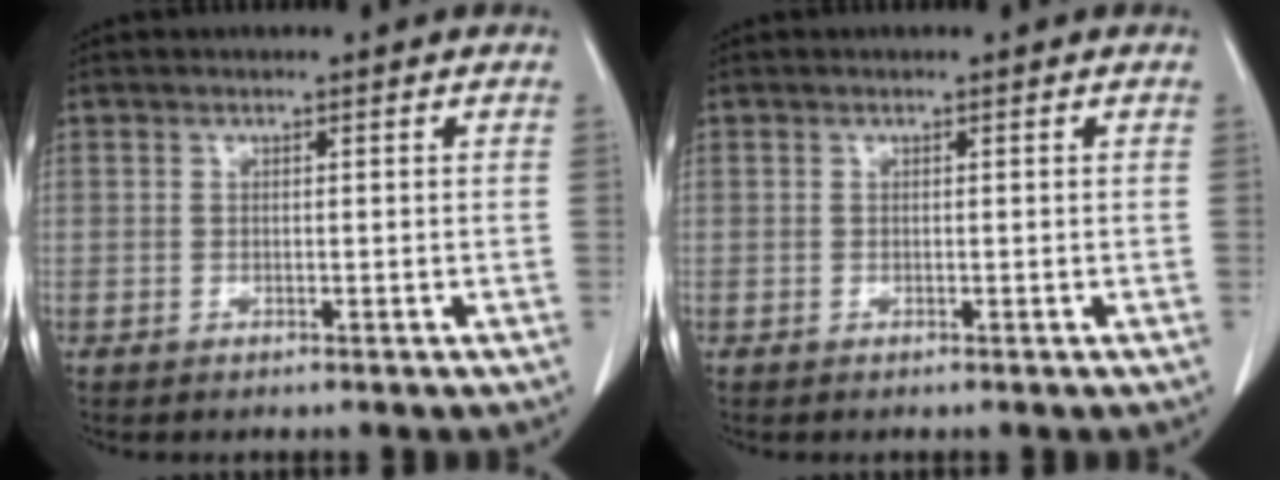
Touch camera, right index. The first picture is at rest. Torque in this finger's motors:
{"motor_torque": [0.00, 0.00, 0.00, 0.00]}